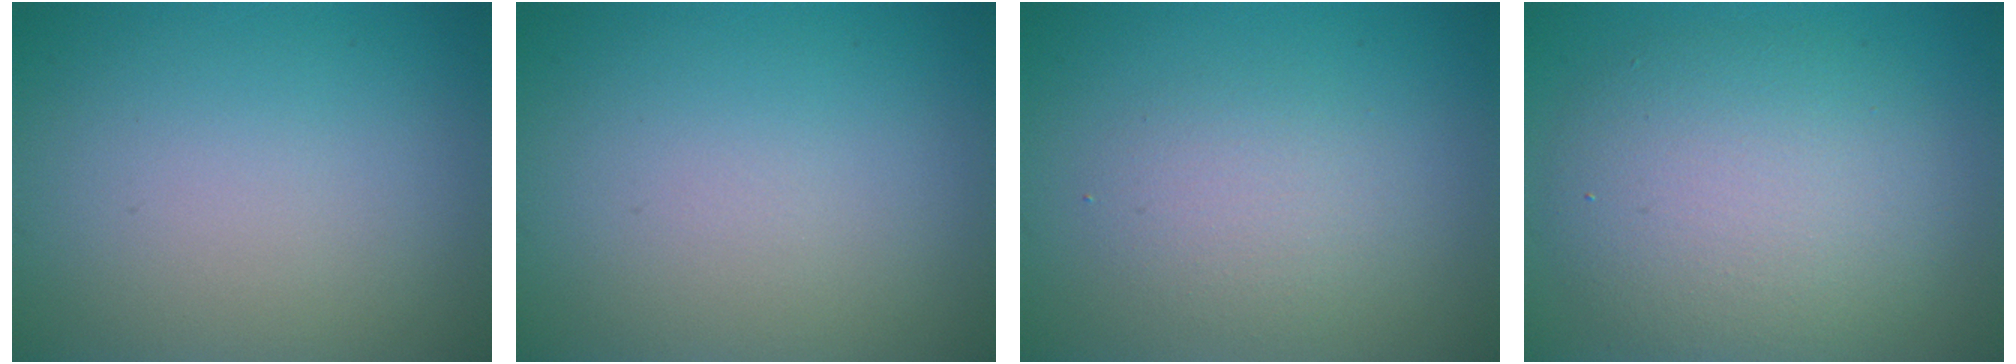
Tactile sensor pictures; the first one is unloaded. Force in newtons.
{"total": 0.0}
{"total": 2.3, "press": 2.3, "slide": 0.2}
{"total": 6.8, "press": 6.8, "slide": 0.7}